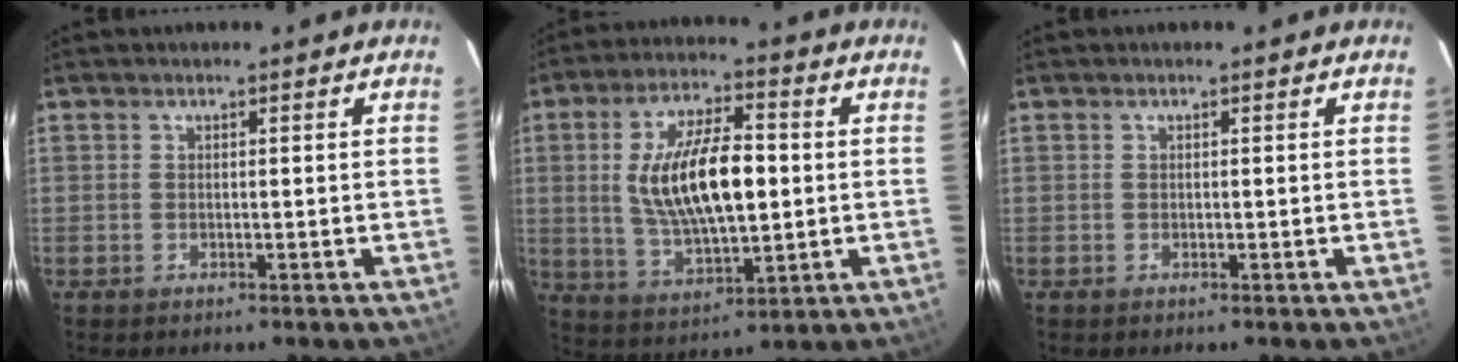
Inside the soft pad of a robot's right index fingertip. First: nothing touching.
{"total": 15.8, "force": [0.9, 6.4, 14.4], "torque": [-0.269, 0.003, 0.027]}
{"total": 0.0}